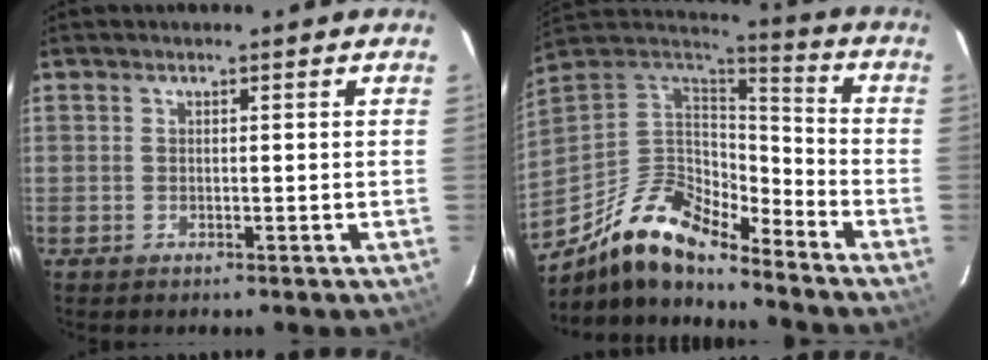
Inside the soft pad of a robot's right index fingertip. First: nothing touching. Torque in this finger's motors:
{"motor_torque": [1.02, -1.05, 0.27, 0.06]}